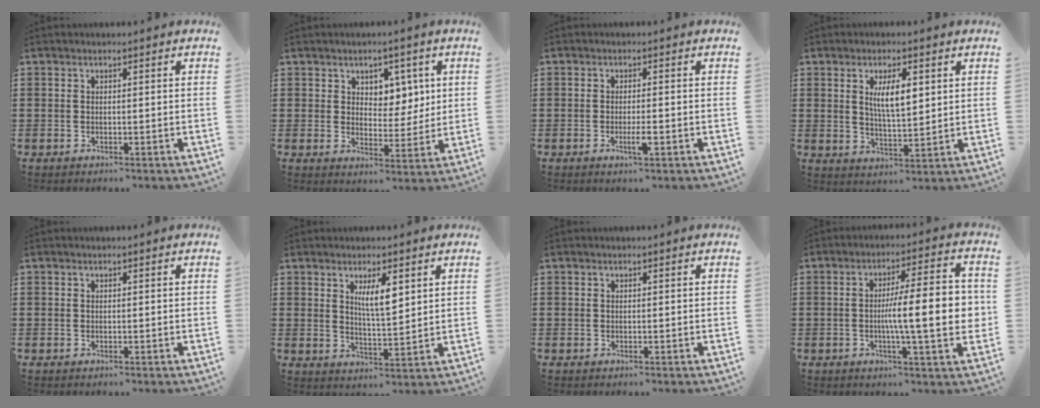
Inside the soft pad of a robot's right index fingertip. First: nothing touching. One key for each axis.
{"total": 4.9, "fx": 2.7, "fy": 3.8, "fz": 1.4, "tx": -0.031, "ty": 0.004, "tz": 0.044}
{"total": 2.9, "fx": -1.1, "fy": 0.3, "fz": 2.6, "tx": -0.051, "ty": -0.004, "tz": -0.022}
{"total": 5.7, "fx": 1.8, "fy": 1.7, "fz": 5.1, "tx": -0.098, "ty": 0.002, "tz": 0.028}
{"total": 0.0}
{"total": 5.0, "fx": 2.3, "fy": 1.3, "fz": 4.2, "tx": -0.081, "ty": 0.001, "tz": 0.037}
{"total": 0.0}
{"total": 12.0, "fx": -0.5, "fy": 2.1, "fz": 11.8, "tx": -0.178, "ty": -0.005, "tz": -0.013}